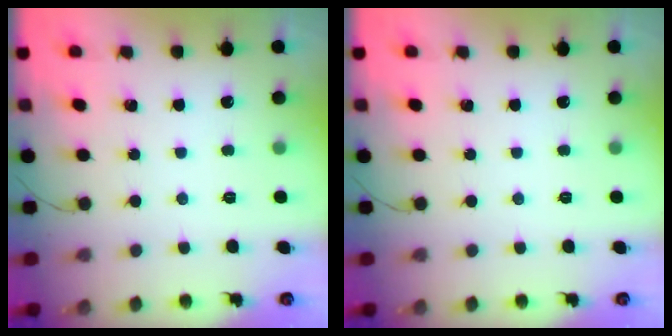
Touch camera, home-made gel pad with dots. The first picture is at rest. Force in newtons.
{"total": 0.0}